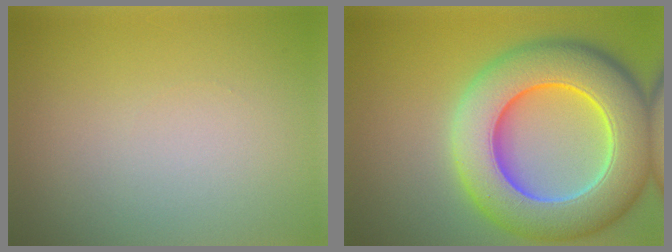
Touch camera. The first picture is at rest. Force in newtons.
{"total": 12.2, "press": 12.1, "slide": 0.9}